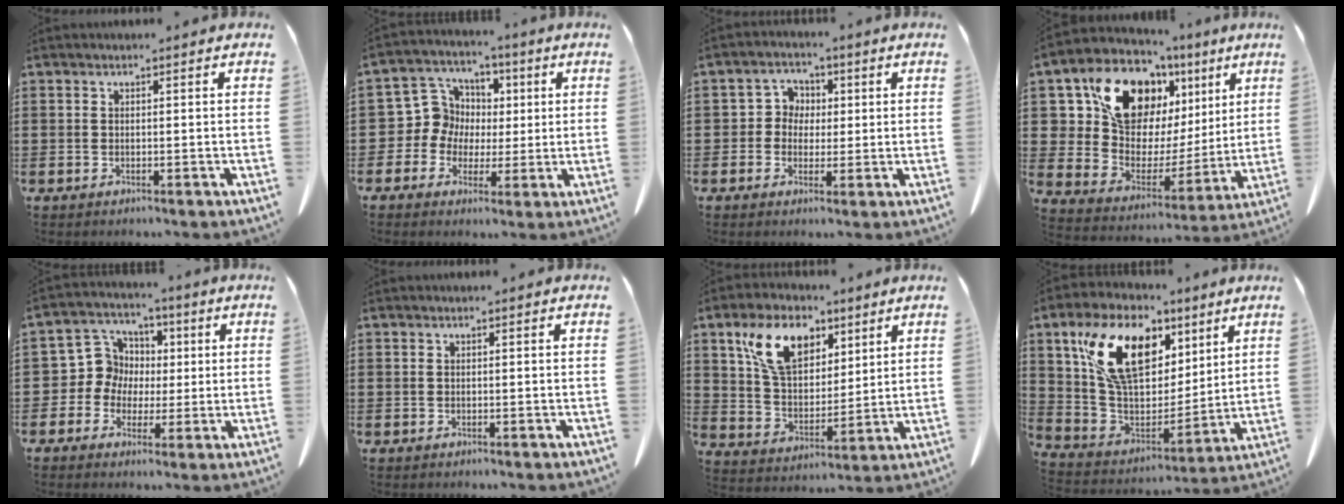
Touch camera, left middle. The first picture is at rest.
{"total": 8.4, "force": [1.3, 8.1, 1.7], "torque": [-0.080, 0.005, 0.028]}
{"total": 3.8, "force": [0.6, 3.7, 0.7], "torque": [-0.028, 0.010, 0.005]}
{"total": 14.5, "force": [7.4, 10.4, 6.9], "torque": [-0.155, -0.025, 0.141]}
{"total": 7.9, "force": [0.9, 7.6, 1.9], "torque": [-0.080, 0.011, 0.019]}
{"total": 0.0}
{"total": 11.0, "force": [6.3, 6.4, 6.3], "torque": [-0.140, 0.010, 0.120]}
{"total": 15.5, "force": [7.6, 9.2, 10.0], "torque": [-0.227, 0.008, 0.146]}